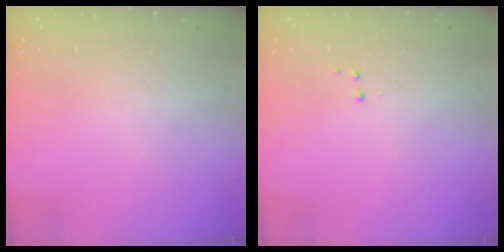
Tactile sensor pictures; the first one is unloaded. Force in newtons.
{"total": 3.0, "press": 2.9, "slide": 0.7}